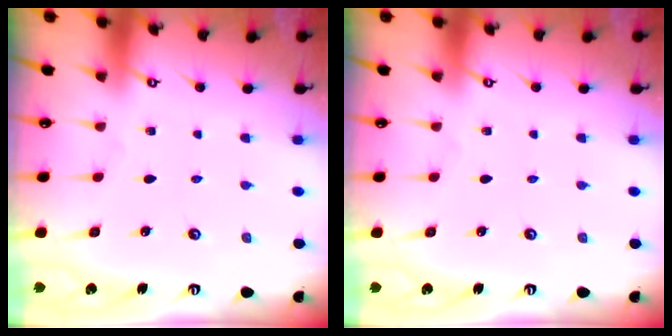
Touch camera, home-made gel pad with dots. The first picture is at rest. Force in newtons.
{"total": 0.0}